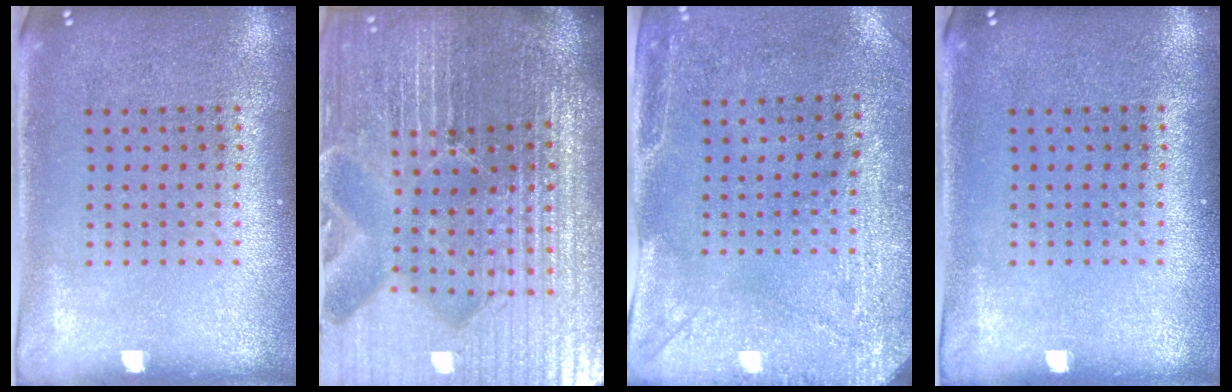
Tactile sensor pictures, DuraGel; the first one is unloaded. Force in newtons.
{"total": 7.3, "press": 6.4, "slide": 3.6}
{"total": 2.9, "press": 2.3, "slide": 1.8}
{"total": 0.0}